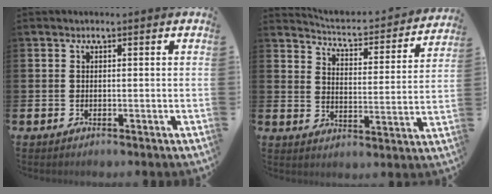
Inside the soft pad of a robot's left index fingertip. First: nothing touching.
{"total": 4.1, "force": [4.0, 0.7, 0.8], "torque": [-0.039, -0.039, 0.059]}